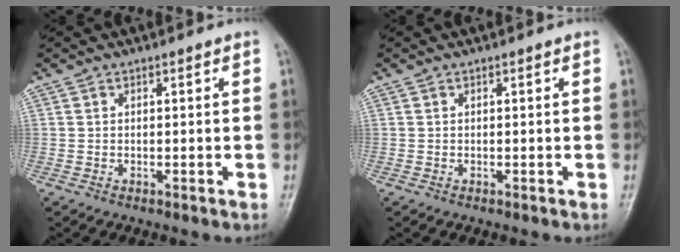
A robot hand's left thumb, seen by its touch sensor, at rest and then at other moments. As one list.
[{"total": 0.0}]